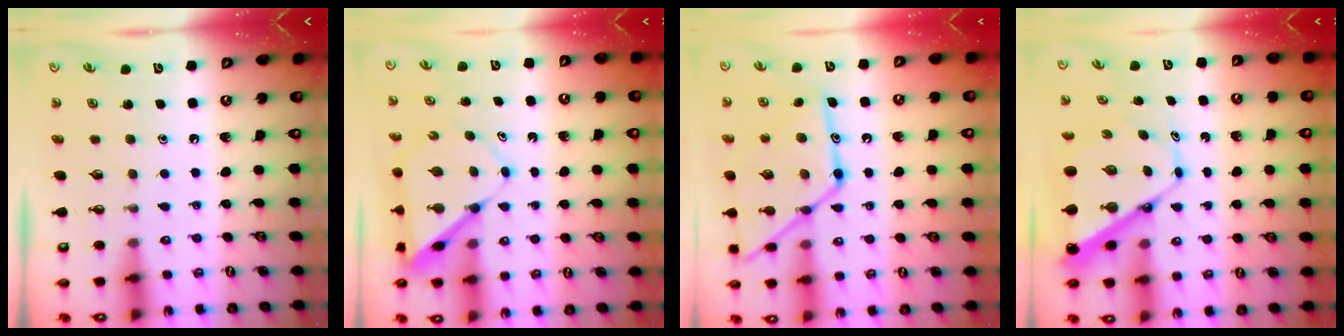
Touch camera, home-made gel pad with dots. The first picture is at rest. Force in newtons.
{"total": 7.2, "press": 7.1, "slide": 0.6}
{"total": 18.5, "press": 18.4, "slide": 1.7}
{"total": 10.2, "press": 10.2, "slide": 1.0}